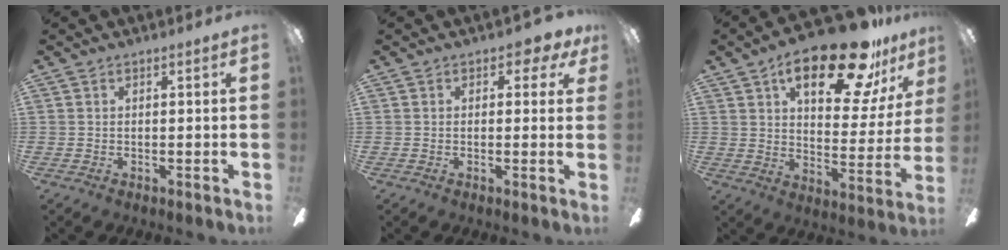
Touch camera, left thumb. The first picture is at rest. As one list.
[{"total": 2.9, "force": [1.3, 1.9, 1.8], "torque": [-0.013, 0.000, 0.018]}, {"total": 23.1, "force": [15.1, 8.7, 15.1], "torque": [-0.219, -0.082, 0.246]}]